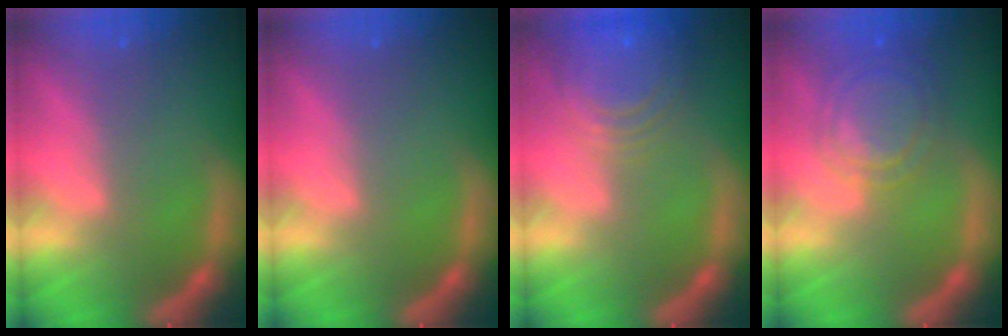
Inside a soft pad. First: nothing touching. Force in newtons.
{"total": 0.0}
{"total": 9.5}
{"total": 6.5}